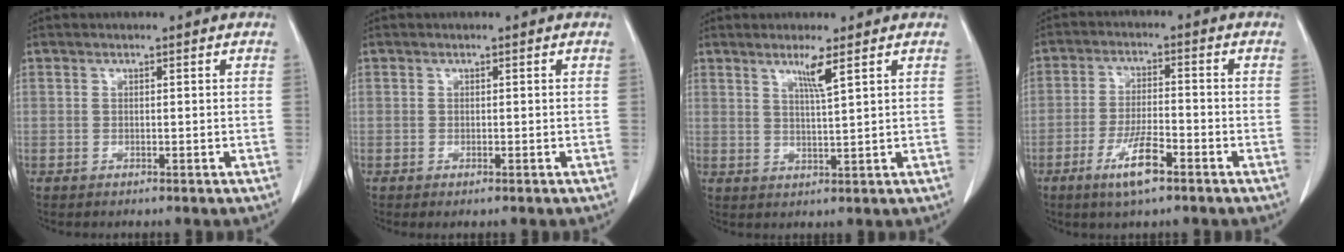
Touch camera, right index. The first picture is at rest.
{"total": 0.5, "force": [-0.3, 0.0, 0.4], "torque": [-0.007, -0.004, -0.004]}
{"total": 3.5, "force": [2.0, -0.7, 2.8], "torque": [-0.055, -0.009, 0.040]}
{"total": 7.0, "force": [-4.1, 1.1, 5.6], "torque": [-0.109, -0.009, -0.072]}